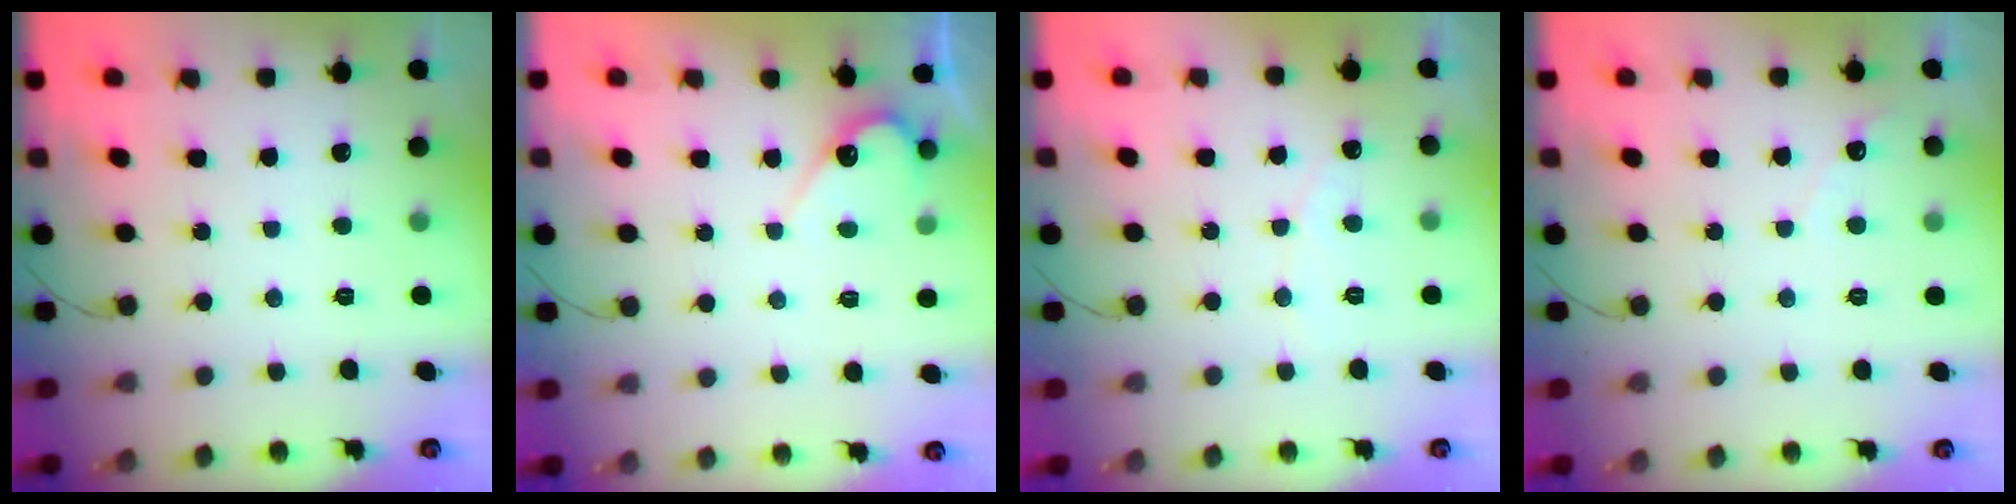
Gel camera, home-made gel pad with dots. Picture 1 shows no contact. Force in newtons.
{"total": 5.7, "press": 5.7, "slide": 0.6}
{"total": 2.5, "press": 2.5, "slide": 0.1}
{"total": 2.8, "press": 2.8, "slide": 0.1}